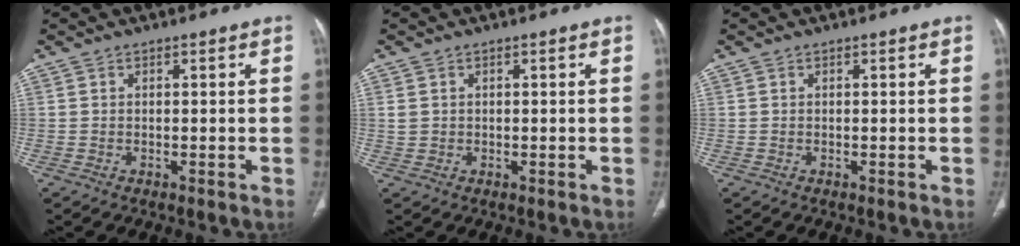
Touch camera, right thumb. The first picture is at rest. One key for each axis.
{"total": 1.7, "fx": 0.3, "fy": 1.5, "fz": 0.8, "tx": -0.016, "ty": 0.004, "tz": 0.011}
{"total": 0.0}